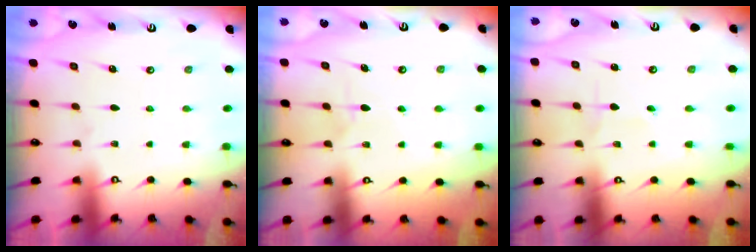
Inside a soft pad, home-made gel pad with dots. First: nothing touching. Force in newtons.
{"total": 5.2, "press": 5.2, "slide": 0.5}
{"total": 1.3, "press": 1.3, "slide": 0.1}